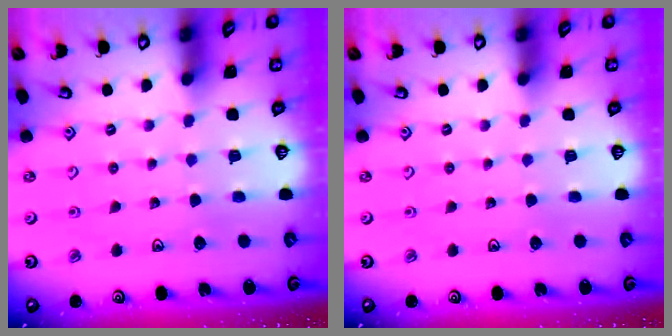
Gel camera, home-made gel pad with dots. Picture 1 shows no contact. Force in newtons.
{"total": 0.0}